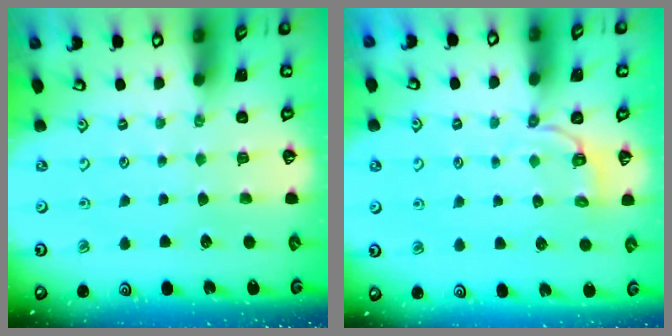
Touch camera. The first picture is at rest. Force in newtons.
{"total": 3.3, "press": 1.8, "slide": 2.7}